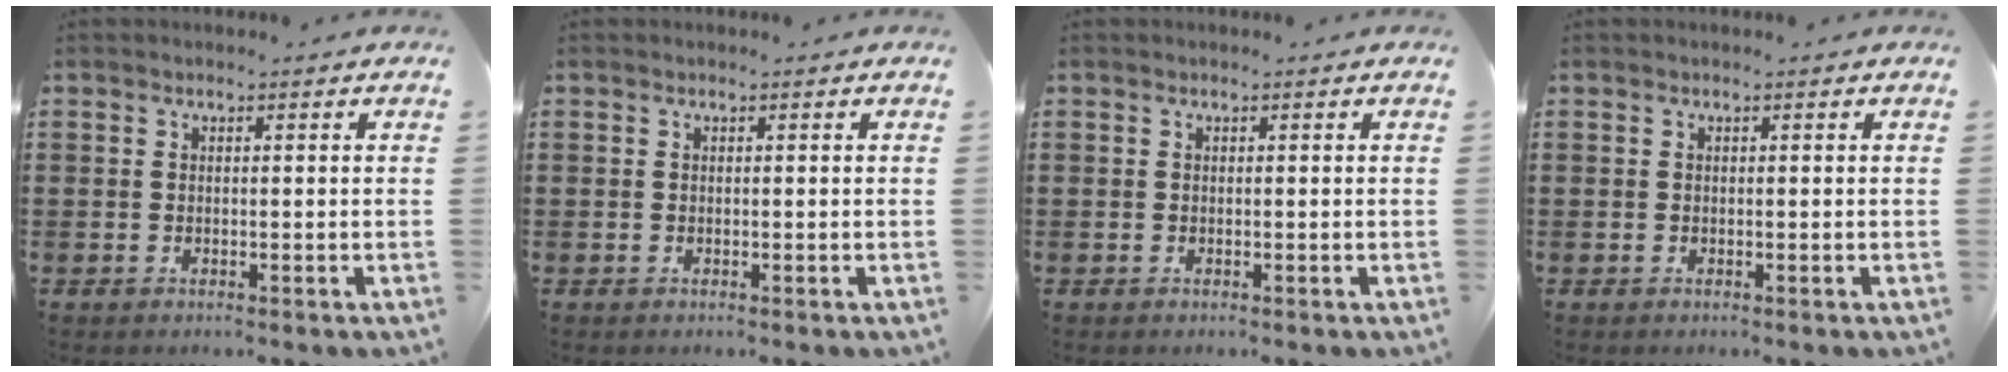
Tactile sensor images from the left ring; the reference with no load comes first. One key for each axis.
{"total": 0.0}
{"total": 0.0}
{"total": 0.0}